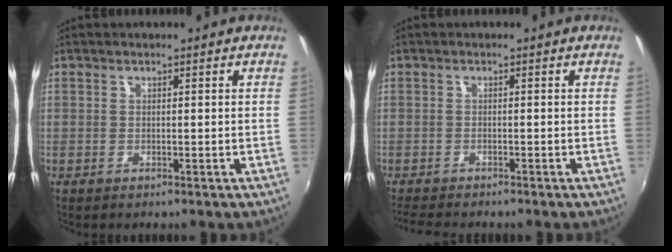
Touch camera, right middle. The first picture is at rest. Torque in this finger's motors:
{"motor_torque": [0.87, -0.81, 0.33, 0.14]}